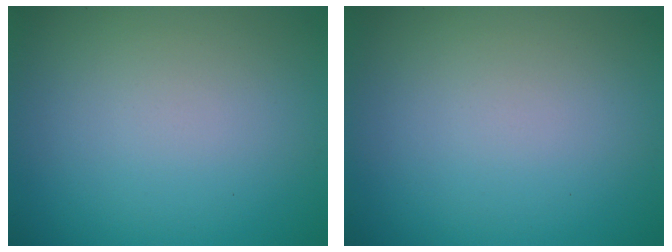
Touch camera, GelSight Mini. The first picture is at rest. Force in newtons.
{"total": 0.0}